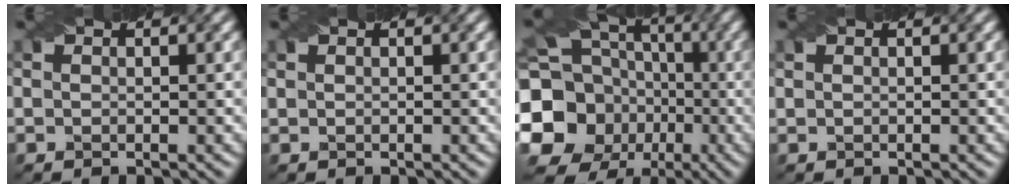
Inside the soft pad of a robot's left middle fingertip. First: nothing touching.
{"total": 0.0}
{"total": 20.7, "force": [-2.5, 18.9, 8.1], "torque": [-0.189, -0.019, -0.084]}
{"total": 0.0}